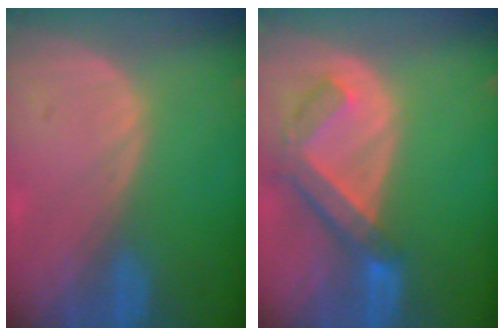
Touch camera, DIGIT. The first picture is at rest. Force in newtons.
{"total": 7.1, "press": 6.2, "slide": 3.5}